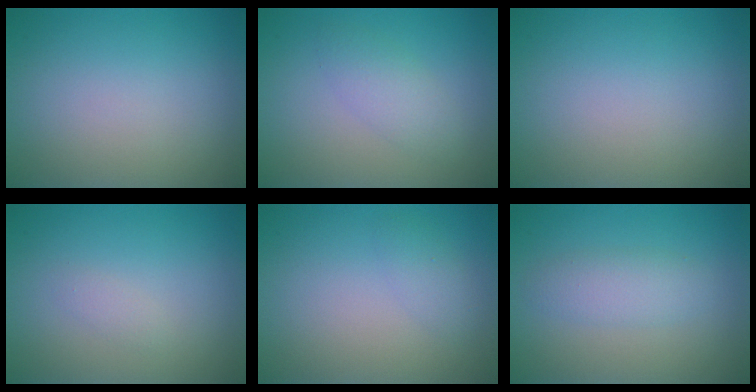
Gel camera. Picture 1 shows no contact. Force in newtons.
{"total": 2.2, "press": 2.2, "slide": 0.1}
{"total": 0.0}
{"total": 0.7, "press": 0.7, "slide": 0.0}
{"total": 1.2, "press": 1.2, "slide": 0.1}
{"total": 2.3, "press": 2.3, "slide": 0.1}